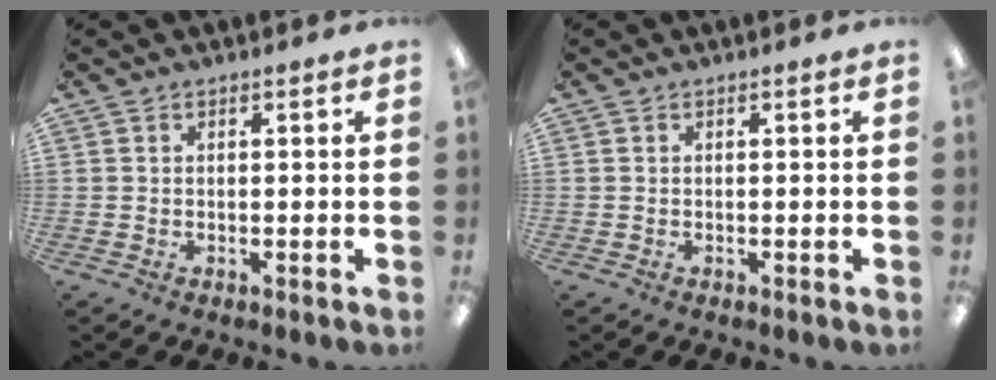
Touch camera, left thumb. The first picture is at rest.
{"total": 0.0}